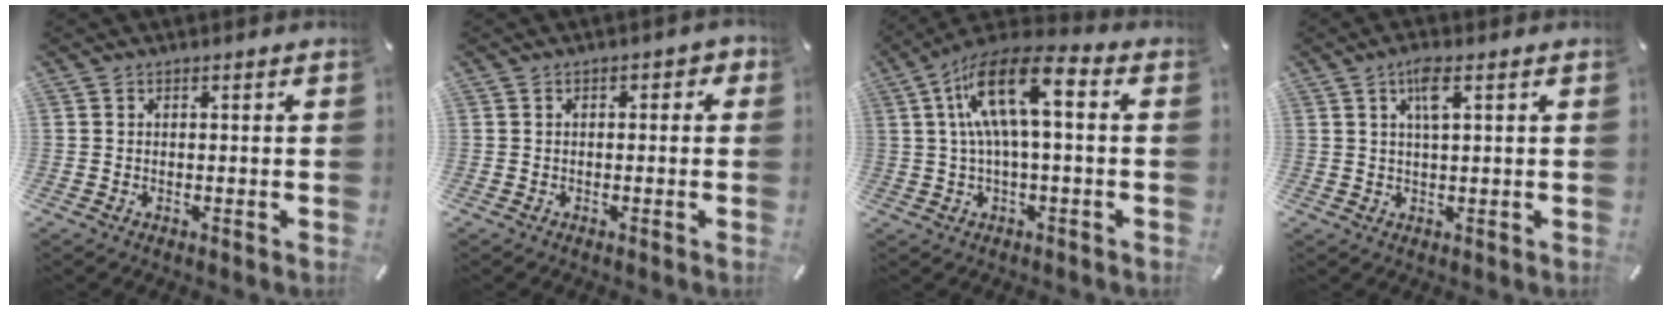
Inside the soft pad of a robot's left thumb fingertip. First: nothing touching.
{"total": 1.5, "force": [-0.5, 1.1, 1.0], "torque": [-0.018, 0.008, -0.011]}
{"total": 14.4, "force": [2.8, 5.5, 13.1], "torque": [-0.253, -0.005, 0.047]}
{"total": 4.9, "force": [2.2, 1.1, 4.2], "torque": [-0.090, 0.006, 0.035]}